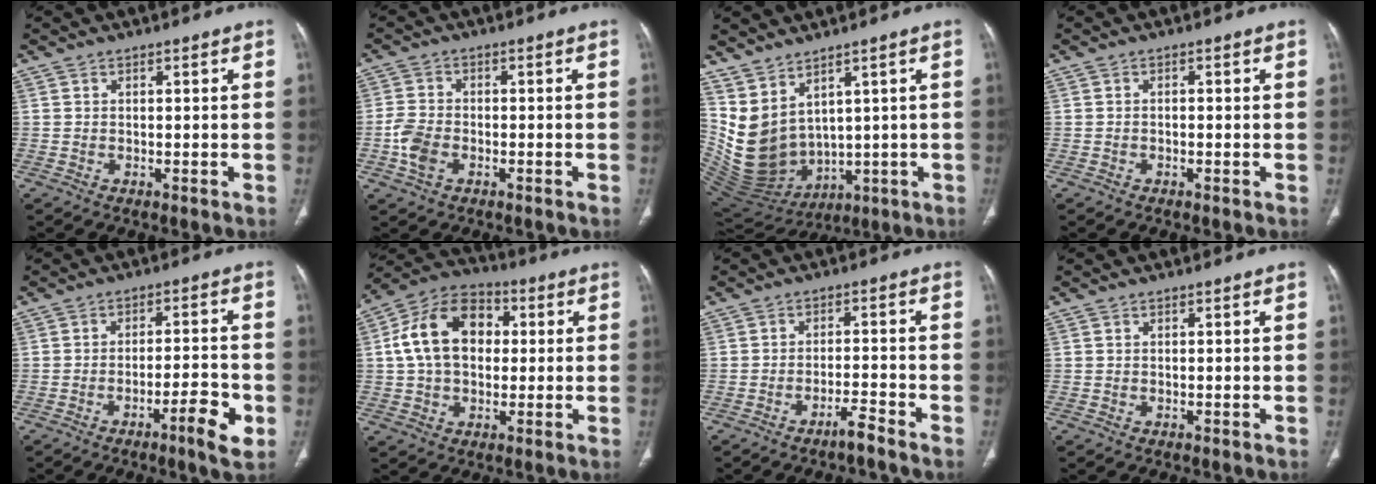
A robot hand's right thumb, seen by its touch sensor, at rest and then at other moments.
{"total": 5.0, "force": [-1.9, 3.3, 3.3], "torque": [-0.073, 0.011, -0.038]}
{"total": 12.7, "force": [3.9, 8.6, 8.6], "torque": [-0.142, -0.031, 0.118]}
{"total": 0.6, "force": [-0.2, 0.4, 0.4], "torque": [-0.007, 0.003, -0.007]}
{"total": 7.5, "force": [-3.3, 1.2, 6.5], "torque": [-0.099, 0.017, -0.048]}
{"total": 15.2, "force": [1.8, 10.8, 10.5], "torque": [-0.160, 0.027, 0.022]}
{"total": 3.4, "force": [-2.8, 0.0, 1.9], "torque": [-0.040, 0.018, -0.053]}
{"total": 0.0}